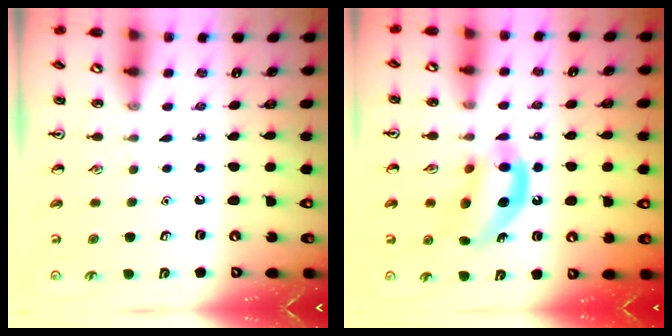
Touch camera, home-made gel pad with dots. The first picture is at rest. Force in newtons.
{"total": 11.3, "press": 10.8, "slide": 3.4}